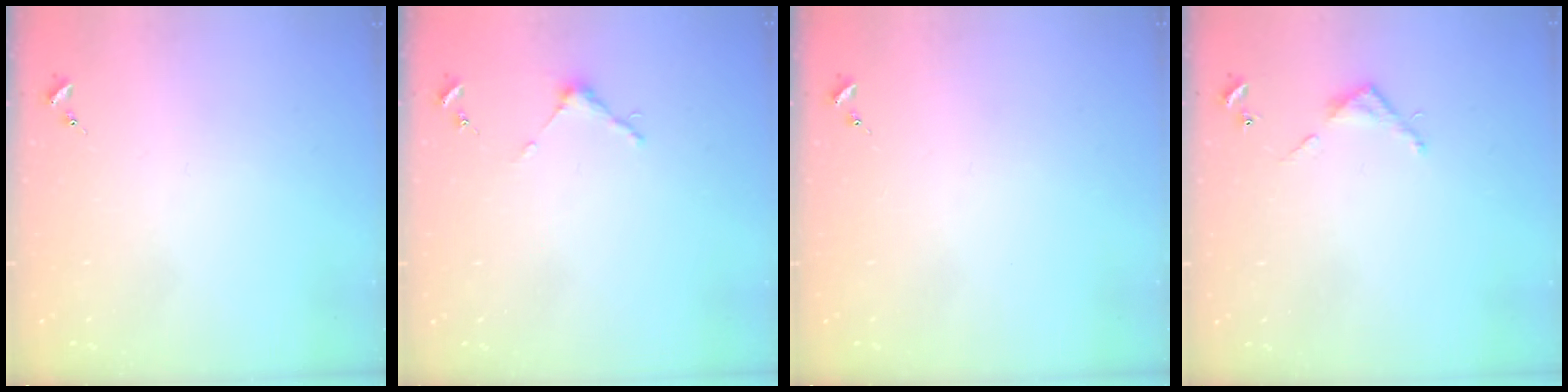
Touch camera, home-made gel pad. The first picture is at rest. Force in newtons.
{"total": 3.7, "press": 3.7, "slide": 0.3}
{"total": 0.0}
{"total": 3.7, "press": 3.7, "slide": 0.2}